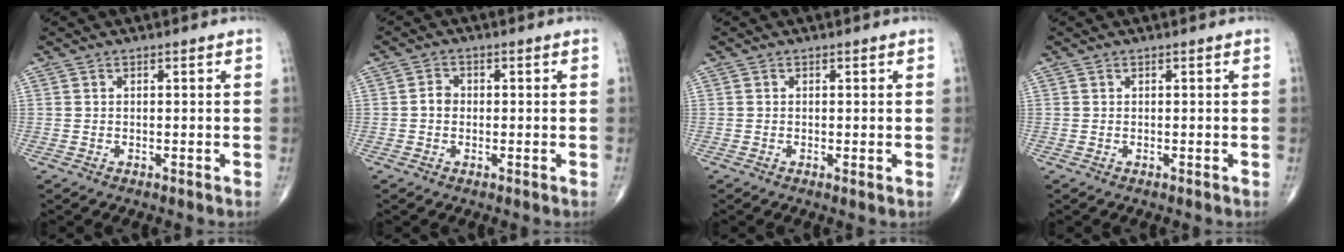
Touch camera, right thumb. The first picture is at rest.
{"total": 2.3, "force": [-0.2, 1.9, 1.2], "torque": [-0.011, 0.009, -0.009]}
{"total": 0.6, "force": [-0.1, 0.2, 0.6], "torque": [-0.014, -0.004, -0.004]}
{"total": 0.0}